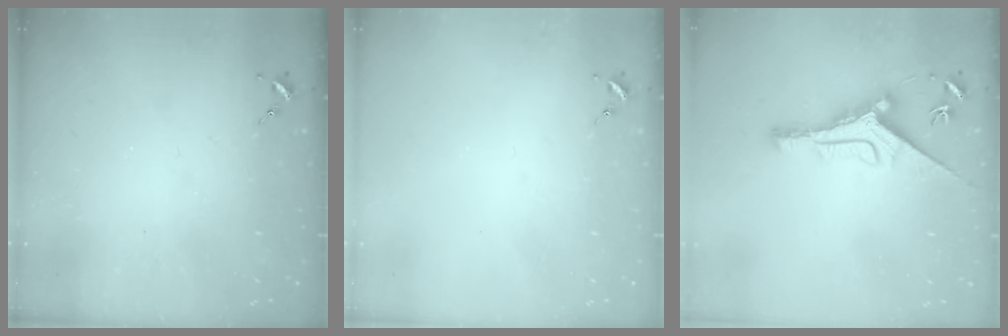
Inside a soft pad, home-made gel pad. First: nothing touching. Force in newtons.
{"total": 0.0}
{"total": 10.1, "press": 10.0, "slide": 0.4}